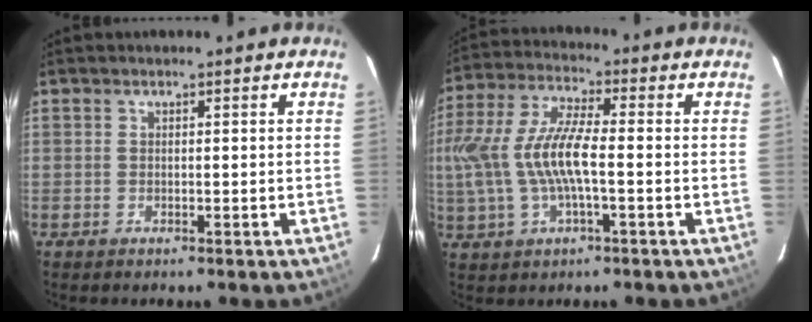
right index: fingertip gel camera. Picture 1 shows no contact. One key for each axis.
{"total": 13.0, "fx": -1.3, "fy": 4.0, "fz": 12.3, "tx": -0.253, "ty": 0.004, "tz": -0.023}